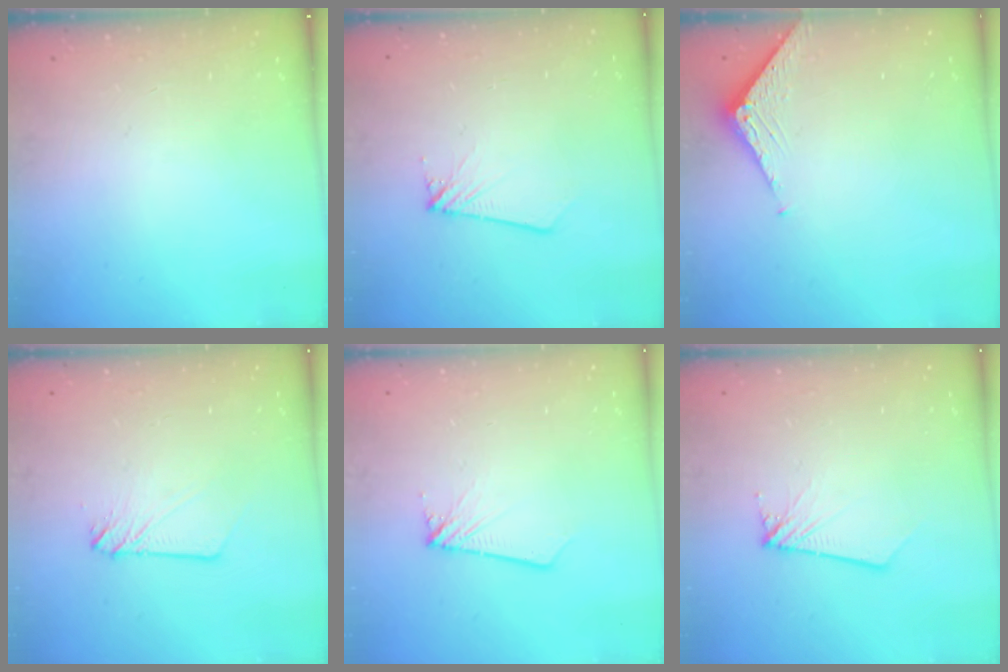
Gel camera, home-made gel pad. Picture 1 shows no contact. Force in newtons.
{"total": 1.7, "press": 1.7, "slide": 0.1}
{"total": 3.5, "press": 3.5, "slide": 0.3}
{"total": 4.1, "press": 4.1, "slide": 0.4}
{"total": 1.9, "press": 1.9, "slide": 0.1}
{"total": 2.7, "press": 2.7, "slide": 0.2}